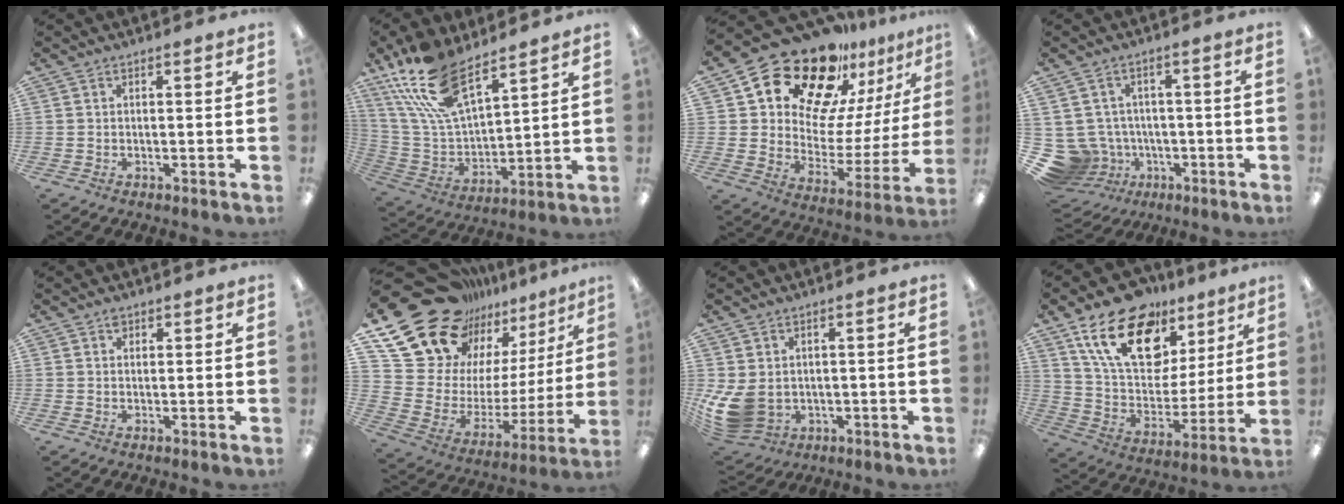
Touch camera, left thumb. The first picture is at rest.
{"total": 20.1, "force": [13.8, 8.5, 11.9], "torque": [-0.252, -0.068, 0.250]}
{"total": 22.8, "force": [17.8, 10.6, 9.4], "torque": [-0.162, -0.128, 0.316]}
{"total": 9.6, "force": [-2.3, 8.8, 3.1], "torque": [-0.111, 0.003, -0.034]}
{"total": 1.4, "force": [0.9, 0.9, 0.5], "torque": [-0.004, -0.003, 0.015]}
{"total": 23.5, "force": [17.1, 13.7, 8.5], "torque": [-0.157, -0.146, 0.334]}
{"total": 9.1, "force": [-0.2, 7.0, 5.9], "torque": [-0.136, -0.009, 0.002]}
{"total": 22.2, "force": [13.2, 12.8, 12.5], "torque": [-0.219, -0.056, 0.238]}